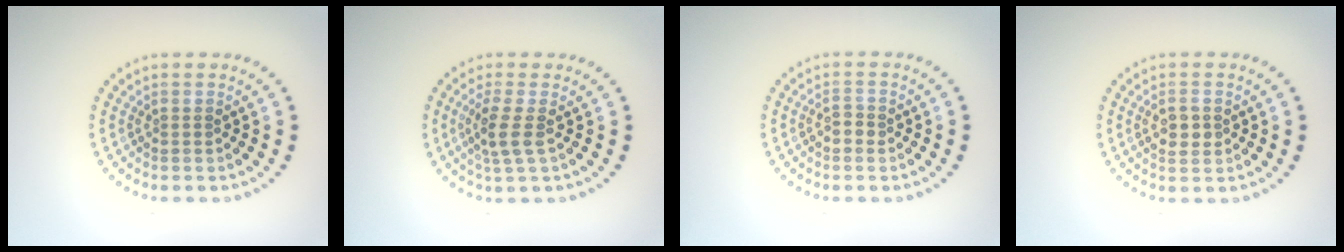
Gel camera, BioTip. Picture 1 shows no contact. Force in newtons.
{"total": 2.5, "press": 2.0, "slide": 1.4}
{"total": 1.2, "press": 1.2, "slide": 0.2}
{"total": 2.0, "press": 1.9, "slide": 0.3}